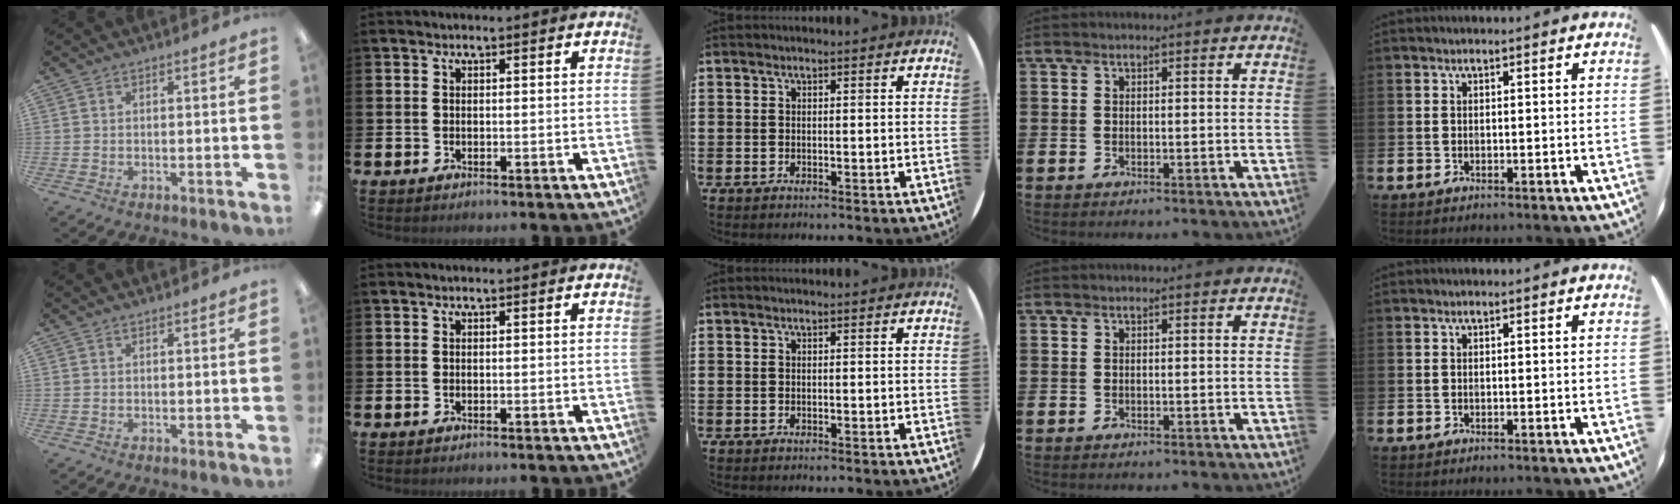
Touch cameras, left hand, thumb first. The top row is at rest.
{}